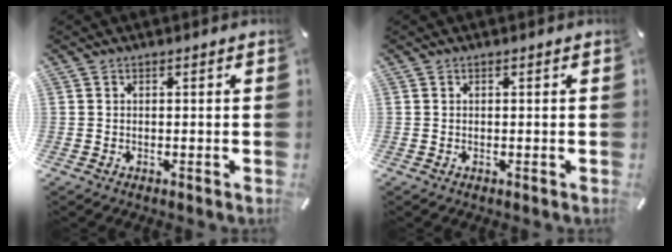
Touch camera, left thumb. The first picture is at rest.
{"total": 0.0}